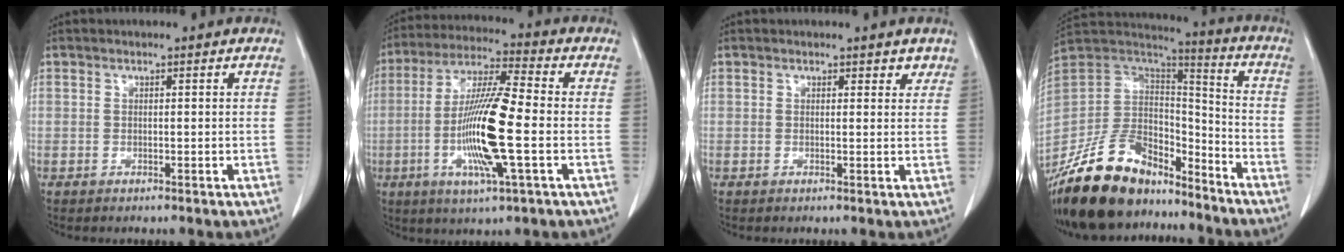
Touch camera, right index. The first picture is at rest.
{"total": 14.5, "force": [-2.8, 0.7, 14.2], "torque": [-0.282, -0.009, -0.056]}
{"total": 2.0, "force": [1.5, 1.2, 0.4], "torque": [0.010, -0.002, 0.010]}
{"total": 22.5, "force": [-17.7, 9.2, 10.6], "torque": [-0.238, 0.011, -0.322]}